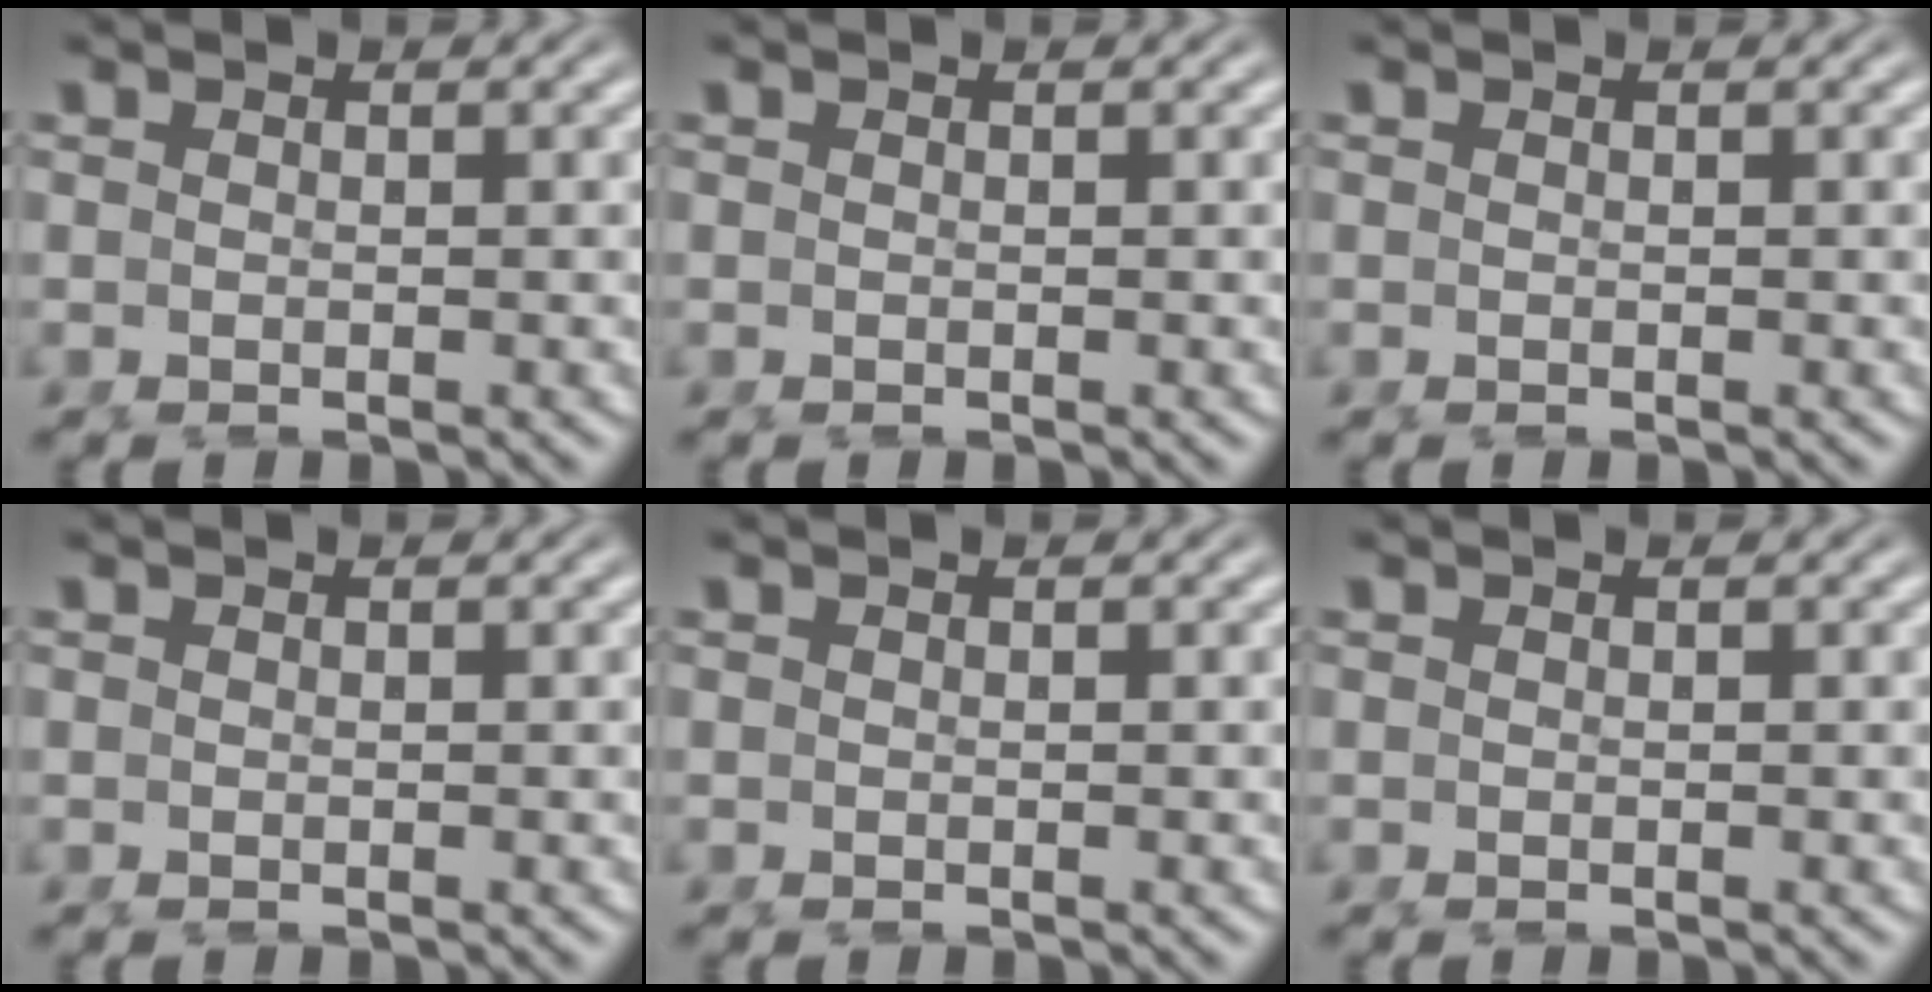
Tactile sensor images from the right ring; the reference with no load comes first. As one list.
[{"total": 0.0}, {"total": 0.0}, {"total": 0.0}, {"total": 0.0}, {"total": 0.0}]